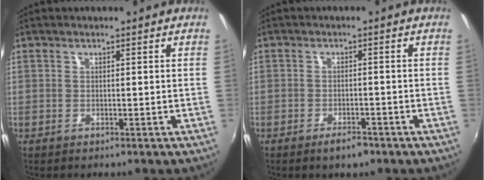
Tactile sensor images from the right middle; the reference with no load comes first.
{"total": 3.1, "force": [-2.3, 1.3, 1.6], "torque": [-0.036, 0.000, -0.036]}